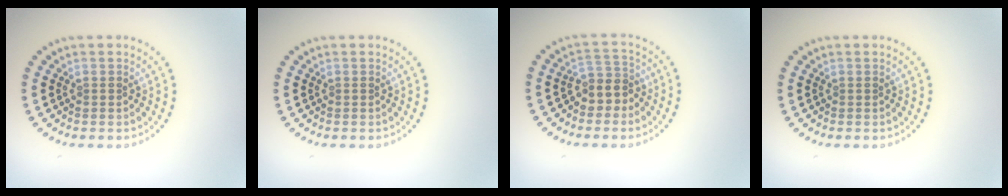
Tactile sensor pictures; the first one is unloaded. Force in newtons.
{"total": 0.0}
{"total": 2.7, "press": 2.3, "slide": 1.4}
{"total": 0.0}